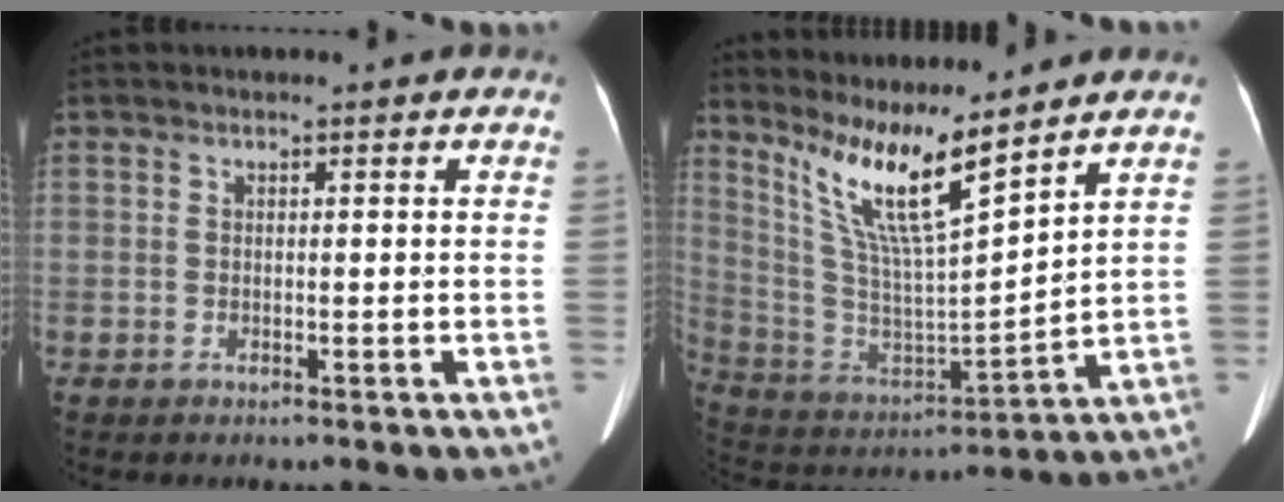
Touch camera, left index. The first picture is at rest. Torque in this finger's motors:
{"motor_torque": [1.09, -1.03, 0.16, 0.19]}